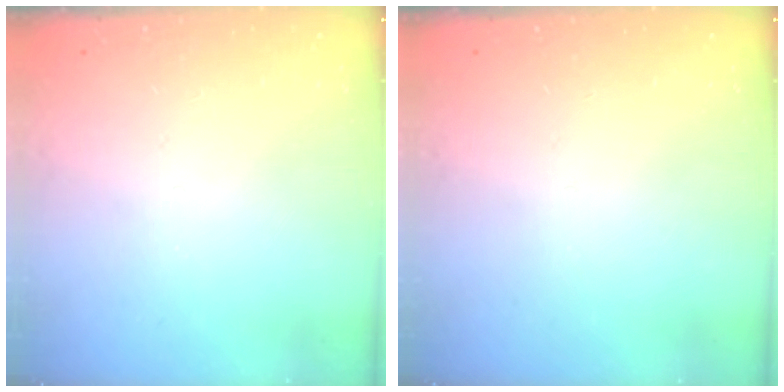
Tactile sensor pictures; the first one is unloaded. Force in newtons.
{"total": 0.0}